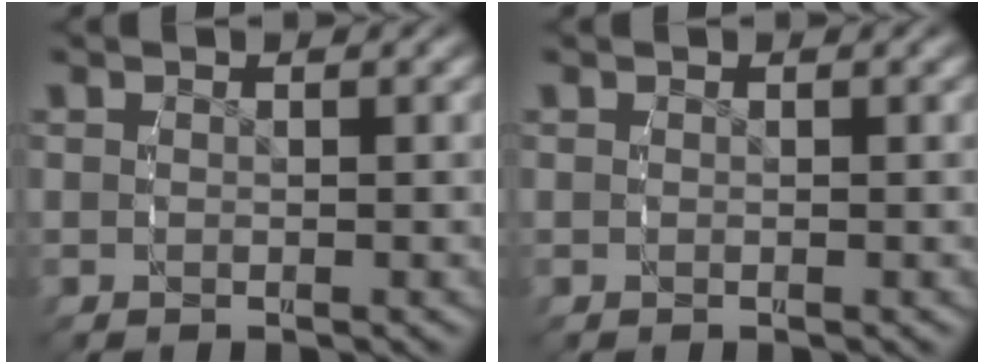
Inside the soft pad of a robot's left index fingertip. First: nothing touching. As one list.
[{"total": 0.0}]